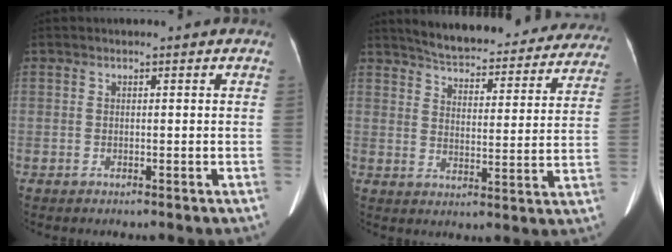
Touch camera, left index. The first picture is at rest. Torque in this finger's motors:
{"motor_torque": [0.61, -1.53, 0.13, 0.06]}